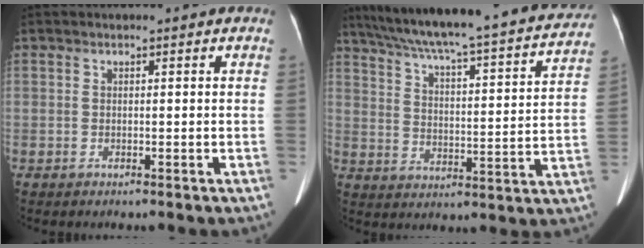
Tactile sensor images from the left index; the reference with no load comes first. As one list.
[{"total": 29.5, "force": [26.2, 2.8, 13.4], "torque": [-0.215, -0.038, 0.340]}]